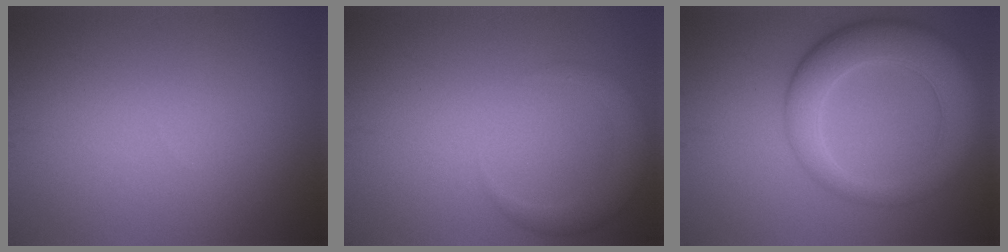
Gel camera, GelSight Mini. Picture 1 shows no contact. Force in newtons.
{"total": 2.7, "press": 2.7, "slide": 0.2}
{"total": 6.9, "press": 6.9, "slide": 0.2}